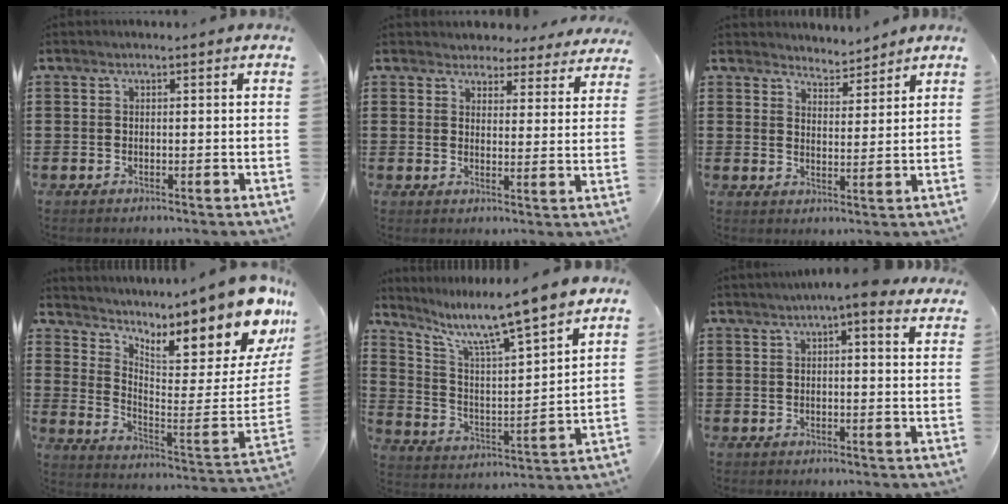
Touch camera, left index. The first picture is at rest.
{"total": 3.8, "force": [3.6, 1.1, 0.1], "torque": [-0.021, -0.013, 0.065]}
{"total": 3.7, "force": [3.6, 0.7, -0.4], "torque": [-0.008, -0.015, 0.066]}
{"total": 11.9, "force": [9.0, 2.6, 7.4], "torque": [-0.102, -0.097, 0.140]}
{"total": 9.5, "force": [7.9, 0.4, 5.2], "torque": [-0.123, -0.058, 0.125]}
{"total": 4.2, "force": [3.1, 0.2, 2.9], "torque": [-0.048, -0.007, 0.050]}